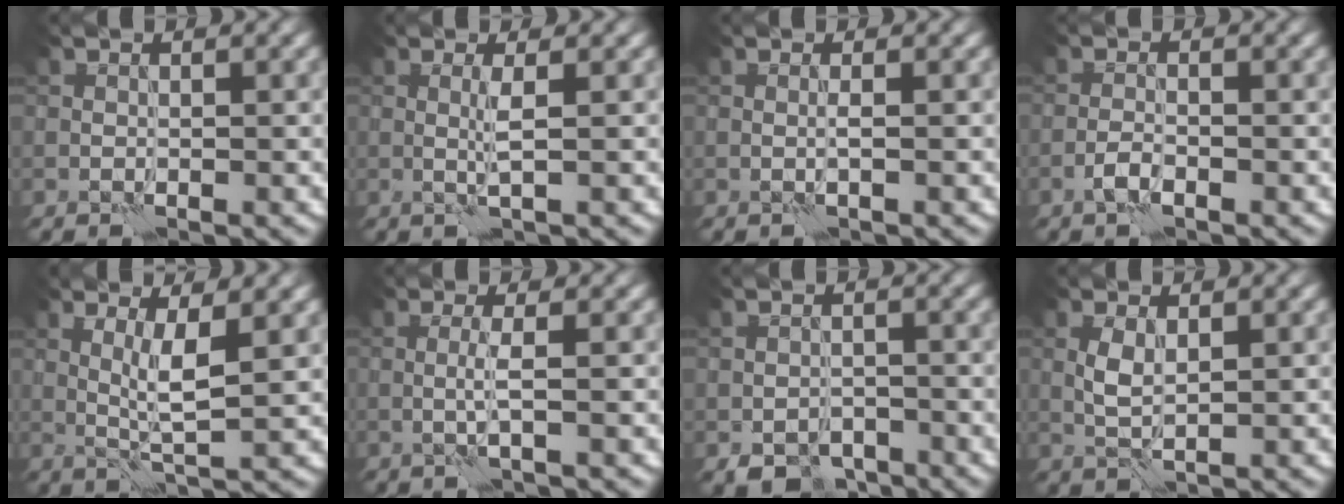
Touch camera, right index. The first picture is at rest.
{"total": 1.6, "force": [0.2, 0.1, 1.6], "torque": [-0.036, 0.001, -0.001]}
{"total": 0.6, "force": [-0.1, -0.2, 0.5], "torque": [-0.013, 0.002, -0.004]}
{"total": 1.5, "force": [-0.9, 0.4, 1.1], "torque": [-0.023, 0.004, -0.023]}
{"total": 3.3, "force": [0.7, 0.3, 3.2], "torque": [-0.065, -0.005, 0.016]}
{"total": 1.5, "force": [-0.1, -0.1, 1.5], "torque": [-0.035, 0.002, -0.006]}
{"total": 3.0, "force": [-2.1, 1.8, 1.2], "torque": [-0.014, -0.006, -0.037]}
{"total": 1.9, "force": [0.4, 0.8, 1.7], "torque": [-0.040, 0.004, 0.008]}